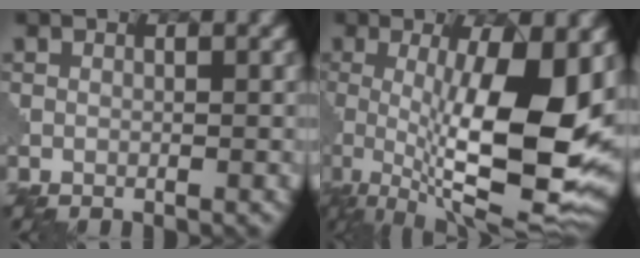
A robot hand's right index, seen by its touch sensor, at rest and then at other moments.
{"total": 13.8, "force": [-0.3, 4.0, 13.2], "torque": [-0.202, -0.017, -0.001]}